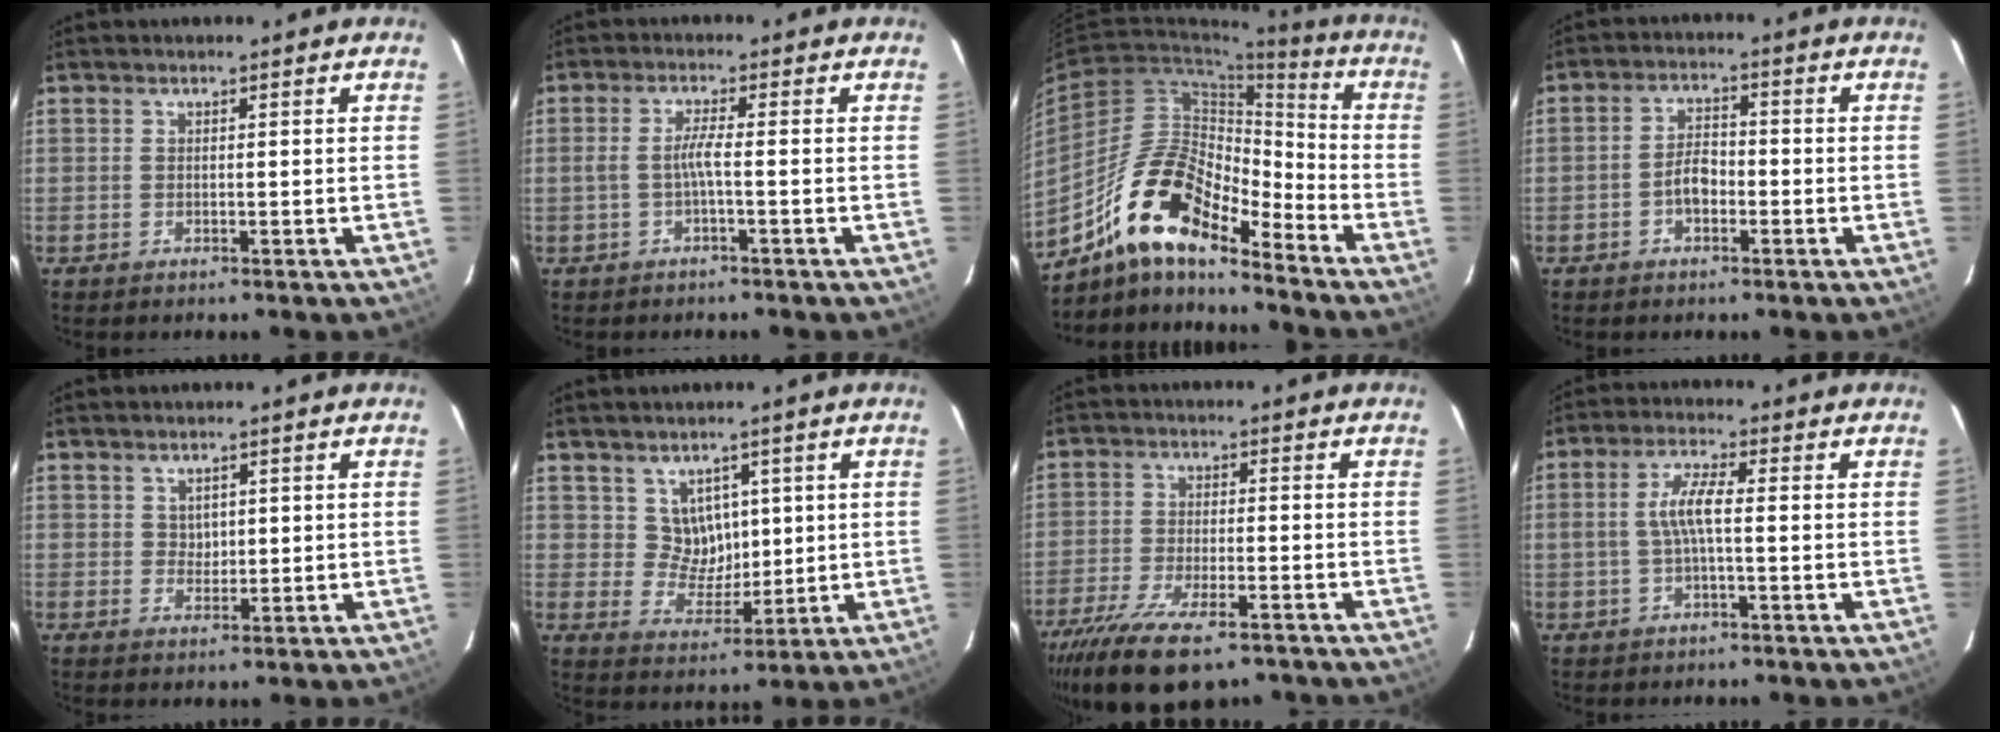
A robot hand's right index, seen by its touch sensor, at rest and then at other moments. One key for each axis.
{"total": 2.6, "fx": -1.1, "fy": -0.4, "fz": 2.4, "tx": -0.049, "ty": 0.001, "tz": -0.019}
{"total": 16.5, "fx": -12.0, "fy": 5.0, "fz": 10.1, "tx": -0.182, "ty": 0.005, "tz": -0.231}
{"total": 4.2, "fx": -1.8, "fy": 2.4, "fz": 2.9, "tx": -0.057, "ty": 0.011, "tz": -0.031}
{"total": 2.2, "fx": 0.7, "fy": 2.0, "fz": 0.8, "tx": -0.008, "ty": 0.004, "tz": 0.015}
{"total": 6.0, "fx": 2.2, "fy": 5.3, "fz": 1.7, "tx": -0.024, "ty": 0.004, "tz": 0.049}
{"total": 15.6, "fx": -11.2, "fy": 5.5, "fz": 9.4, "tx": -0.201, "ty": -0.038, "tz": -0.193}
{"total": 5.0, "fx": -0.5, "fy": 1.0, "fz": 4.9, "tx": -0.097, "ty": 0.008, "tz": -0.007}